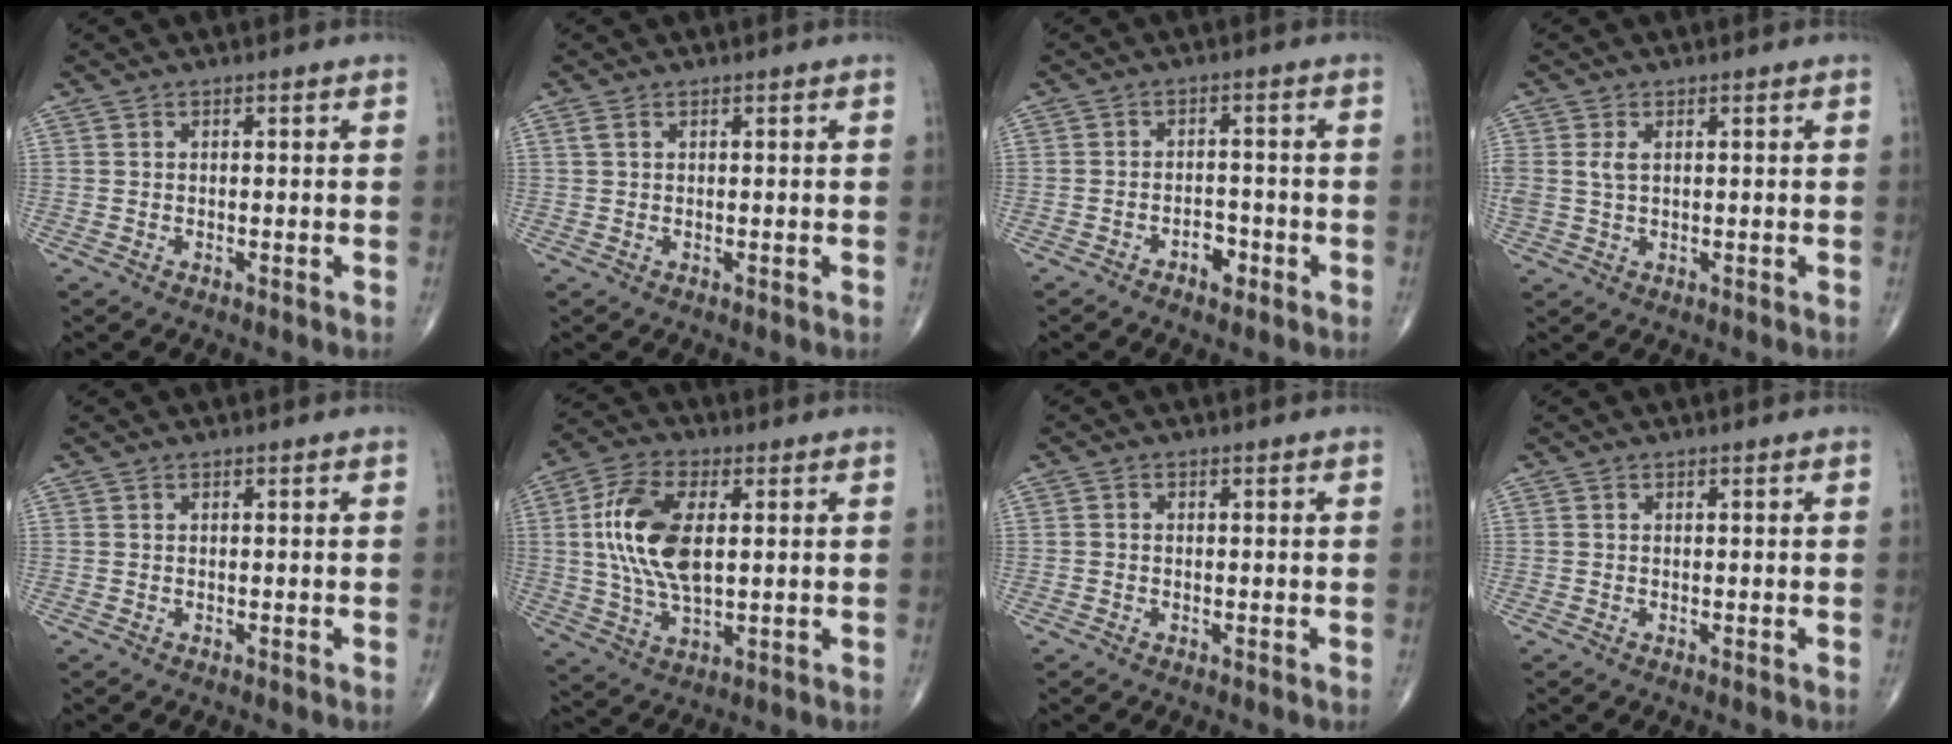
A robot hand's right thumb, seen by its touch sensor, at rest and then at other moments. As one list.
[{"total": 1.0, "force": [0.4, 0.5, 0.7], "torque": [-0.024, 0.009, 0.012]}, {"total": 3.3, "force": [-2.0, 1.8, 1.9], "torque": [-0.014, 0.015, -0.032]}, {"total": 3.0, "force": [0.8, 1.8, 2.2], "torque": [-0.056, 0.005, 0.020]}, {"total": 0.0}, {"total": 14.5, "force": [2.1, 7.3, 12.4], "torque": [-0.250, 0.001, 0.040]}, {"total": 0.6, "force": [-0.2, 0.5, 0.2], "torque": [0.003, 0.002, -0.006]}, {"total": 0.0}]